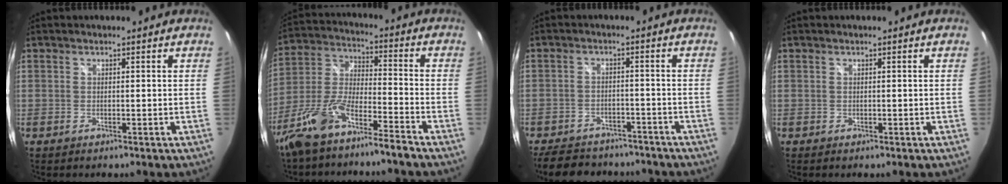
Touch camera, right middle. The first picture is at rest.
{"total": 11.1, "force": [-8.3, 1.4, 7.3], "torque": [-0.168, 0.002, -0.159]}
{"total": 13.9, "force": [-11.4, 6.2, 4.9], "torque": [-0.119, 0.010, -0.157]}
{"total": 0.0}